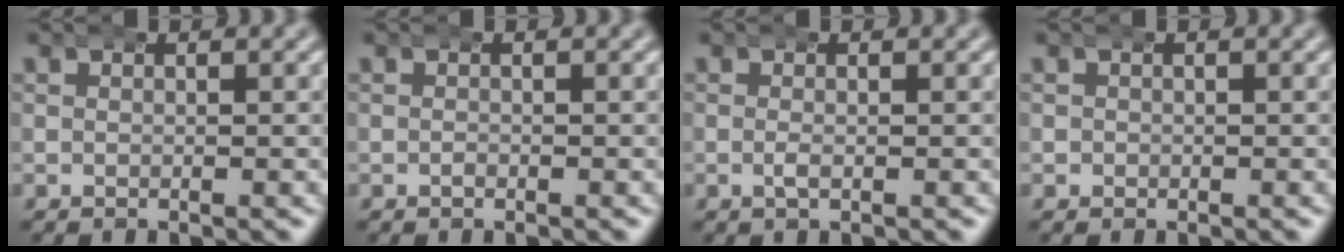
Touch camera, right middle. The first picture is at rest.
{"total": 0.0}
{"total": 0.5, "force": [-0.2, -0.1, 0.5], "torque": [-0.015, -0.006, -0.002]}
{"total": 0.6, "force": [0.2, 0.4, -0.4], "torque": [0.006, -0.005, 0.006]}